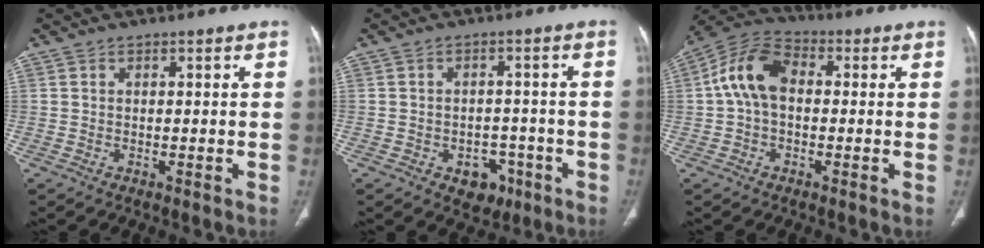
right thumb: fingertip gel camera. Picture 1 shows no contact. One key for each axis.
{"total": 5.8, "fx": -2.8, "fy": 4.3, "fz": 2.7, "tx": -0.007, "ty": 0.022, "tz": -0.030}
{"total": 10.3, "fx": 0.5, "fy": 6.8, "fz": 7.7, "tx": -0.143, "ty": 0.030, "tz": -0.002}